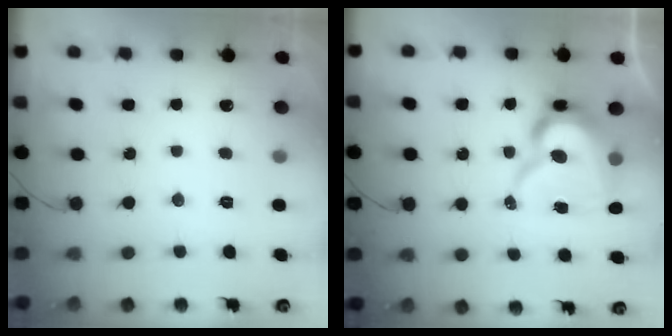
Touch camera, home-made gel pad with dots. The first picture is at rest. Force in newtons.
{"total": 14.1, "press": 14.0, "slide": 1.5}